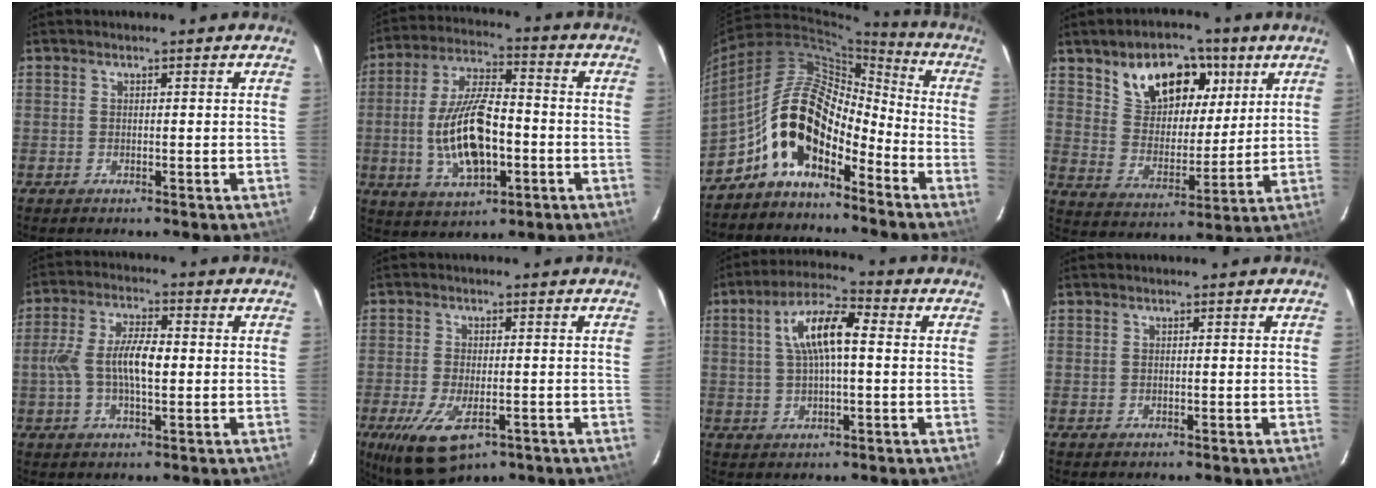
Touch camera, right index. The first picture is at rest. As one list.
[{"total": 15.2, "force": [-3.0, 6.8, 13.3], "torque": [-0.267, 0.001, -0.046]}, {"total": 13.6, "force": [-8.1, 6.4, 9.0], "torque": [-0.163, 0.024, -0.161]}, {"total": 15.5, "force": [8.2, 9.3, 9.2], "torque": [-0.160, 0.031, 0.150]}, {"total": 8.6, "force": [-0.6, 3.1, 8.0], "torque": [-0.159, 0.011, -0.012]}, {"total": 10.6, "force": [-5.1, 4.9, 7.9], "torque": [-0.174, -0.034, -0.084]}, {"total": 9.8, "force": [1.5, 3.3, 9.0], "torque": [-0.169, 0.022, 0.028]}, {"total": 0.0}]